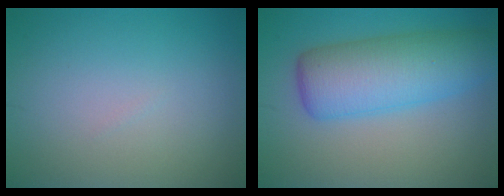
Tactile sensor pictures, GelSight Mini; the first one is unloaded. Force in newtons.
{"total": 7.6, "press": 7.6, "slide": 0.2}